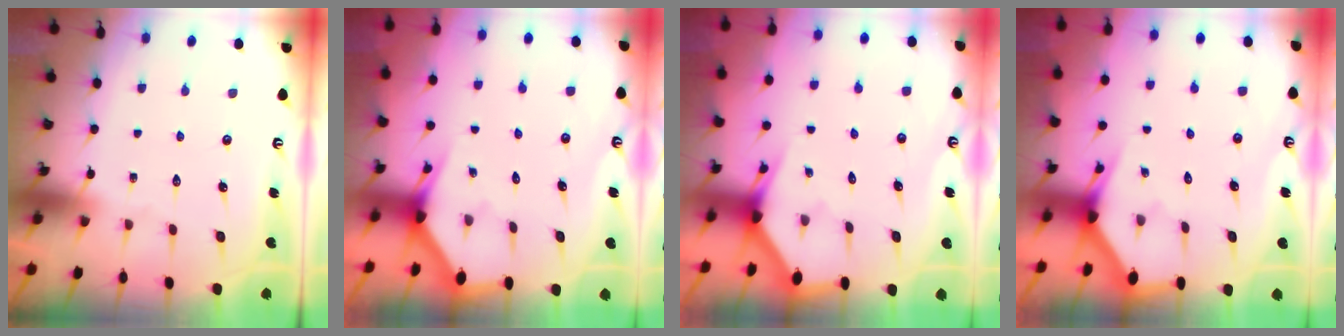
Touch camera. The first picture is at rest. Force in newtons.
{"total": 2.9, "press": 2.9, "slide": 0.1}
{"total": 2.6, "press": 2.6, "slide": 0.1}
{"total": 2.9, "press": 2.9, "slide": 0.1}